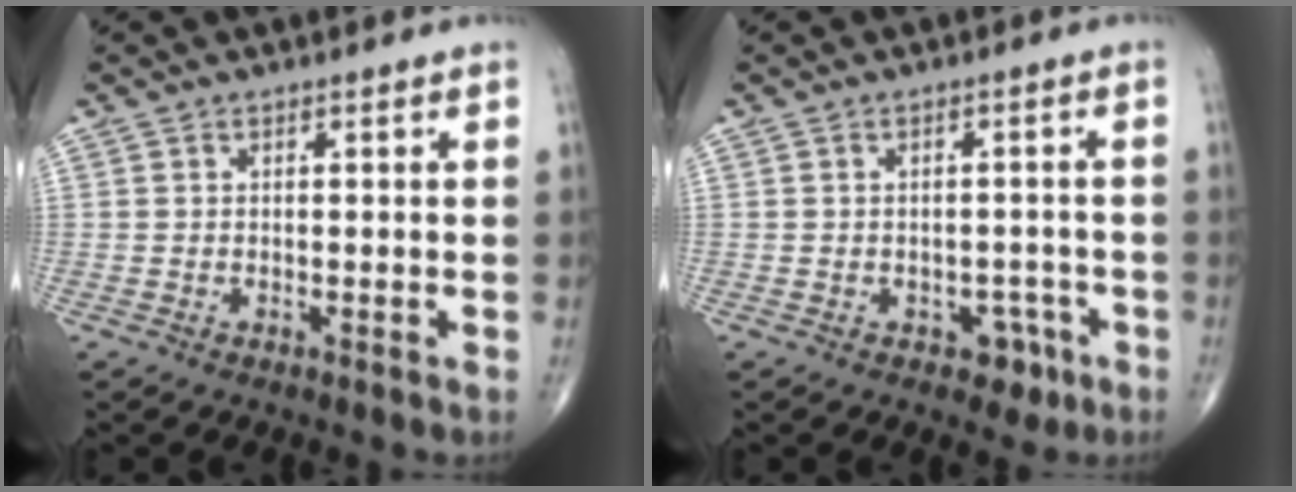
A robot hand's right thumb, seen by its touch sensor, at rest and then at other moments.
{"total": 3.9, "force": [-2.0, 2.8, 2.0], "torque": [-0.004, 0.013, -0.022]}